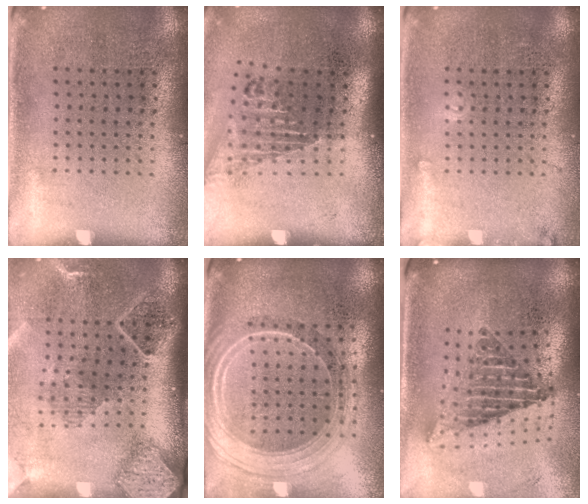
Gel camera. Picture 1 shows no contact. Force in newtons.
{"total": 1.6, "press": 1.3, "slide": 0.9}
{"total": 1.0, "press": 1.0, "slide": 0.1}
{"total": 2.7, "press": 2.0, "slide": 1.8}
{"total": 2.3, "press": 1.9, "slide": 1.3}
{"total": 2.3, "press": 1.5, "slide": 1.7}